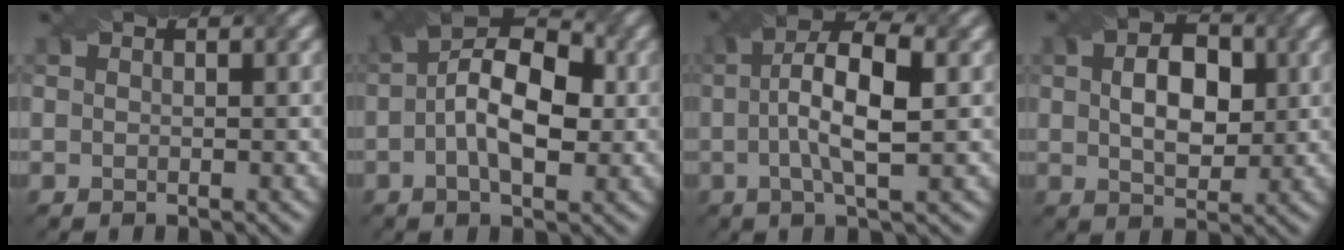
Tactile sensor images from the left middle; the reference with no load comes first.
{"total": 7.3, "force": [-0.5, 3.9, 6.2], "torque": [-0.096, 0.019, -0.001]}
{"total": 5.7, "force": [-0.1, 1.7, 5.5], "torque": [-0.087, 0.017, 0.010]}
{"total": 4.4, "force": [0.2, 3.1, 3.2], "torque": [-0.043, 0.008, 0.014]}